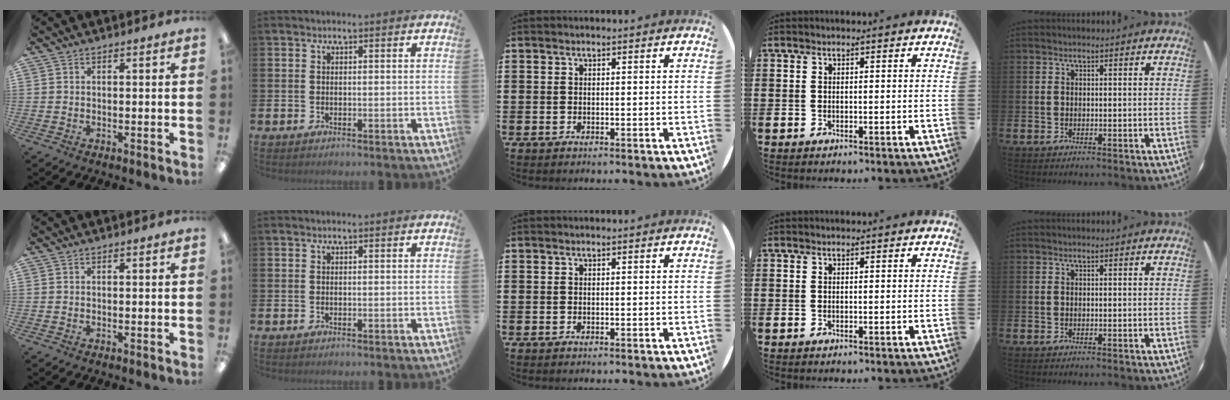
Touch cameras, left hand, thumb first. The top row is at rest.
{}